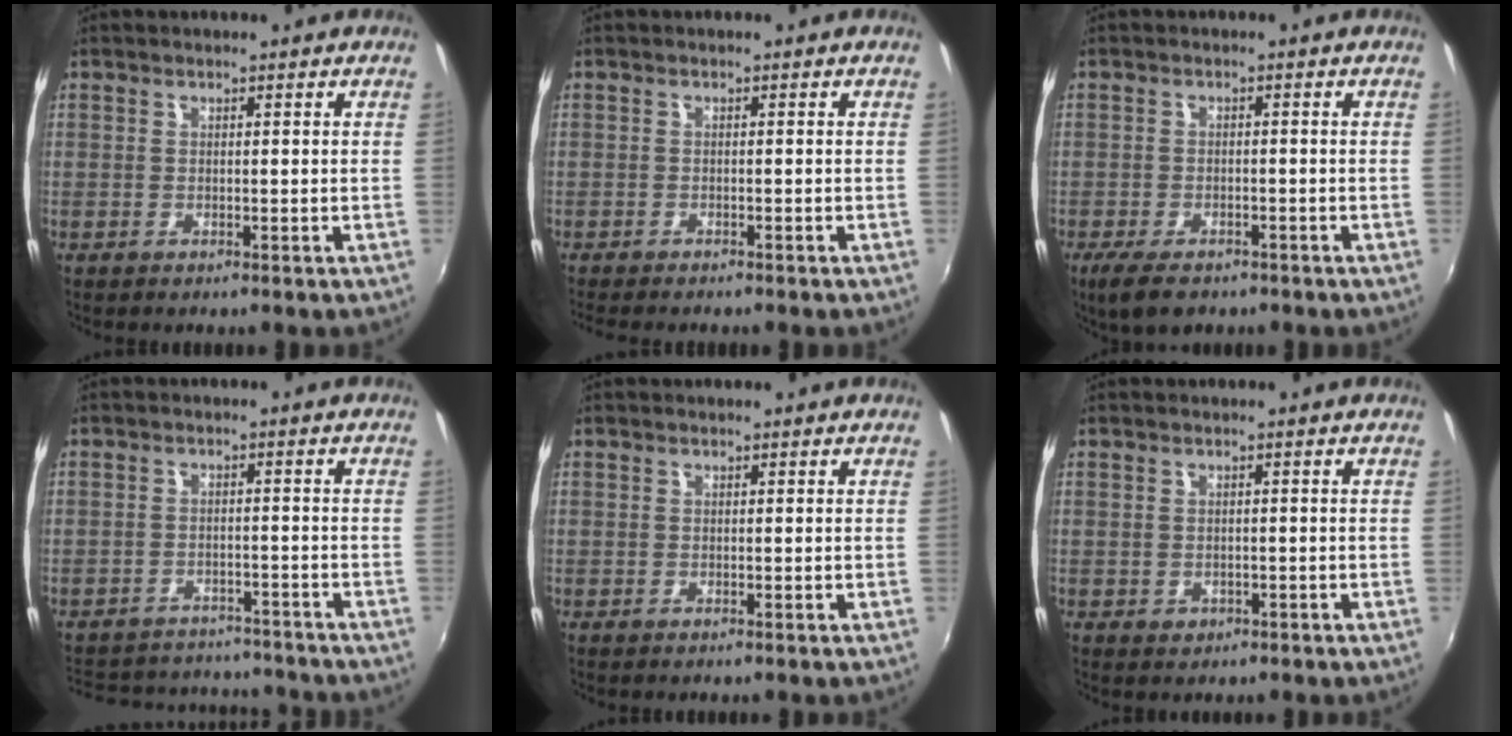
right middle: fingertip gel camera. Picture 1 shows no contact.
{"total": 3.9, "force": [-3.6, 0.4, 1.5], "torque": [-0.033, -0.017, -0.058]}
{"total": 6.1, "force": [-4.5, 2.3, 3.4], "torque": [-0.084, -0.020, -0.076]}
{"total": 14.7, "force": [-12.9, 5.6, 4.2], "torque": [-0.107, 0.034, -0.170]}
{"total": 0.0}
{"total": 1.2, "force": [-0.5, 1.0, 0.4], "torque": [-0.005, -0.003, -0.004]}